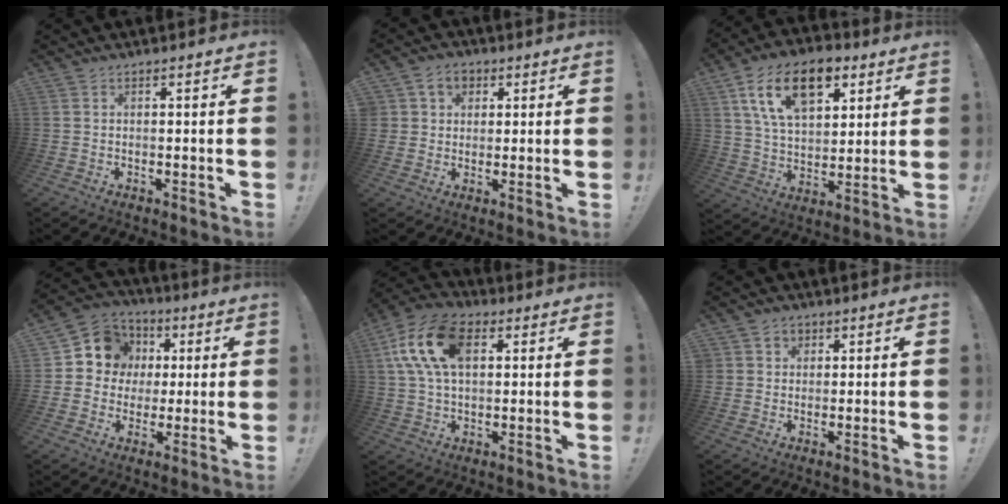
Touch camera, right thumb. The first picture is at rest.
{"total": 5.8, "force": [2.3, 5.1, 1.6], "torque": [-0.029, -0.004, 0.047]}
{"total": 17.9, "force": [8.6, 10.7, 11.5], "torque": [-0.189, -0.024, 0.156]}
{"total": 11.8, "force": [2.3, 11.0, 3.5], "torque": [-0.049, -0.001, 0.054]}
{"total": 17.6, "force": [5.5, 10.9, 12.8], "torque": [-0.245, 0.005, 0.099]}
{"total": 3.6, "force": [1.5, 3.2, 0.5], "torque": [-0.004, -0.006, 0.027]}